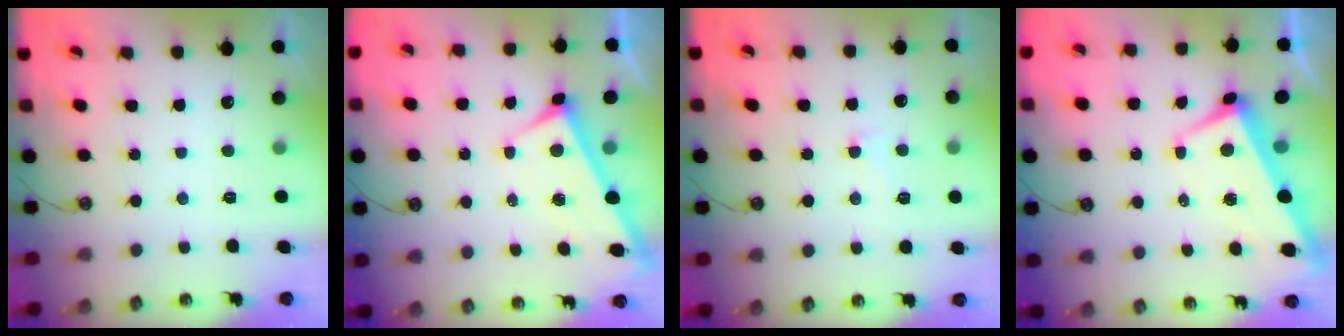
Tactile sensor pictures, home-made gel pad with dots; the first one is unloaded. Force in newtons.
{"total": 3.6, "press": 3.6, "slide": 0.2}
{"total": 0.8, "press": 0.5, "slide": 0.7}
{"total": 1.6, "press": 1.2, "slide": 0.9}